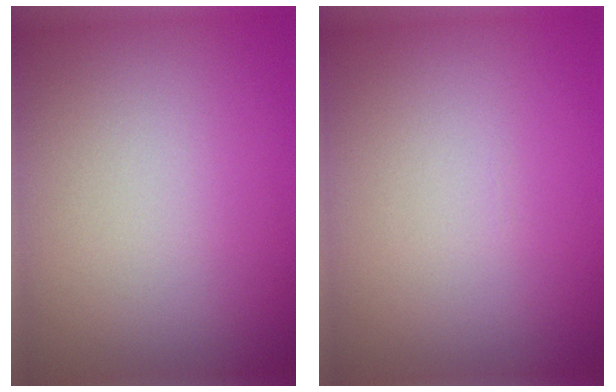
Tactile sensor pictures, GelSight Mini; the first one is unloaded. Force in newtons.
{"total": 0.0}